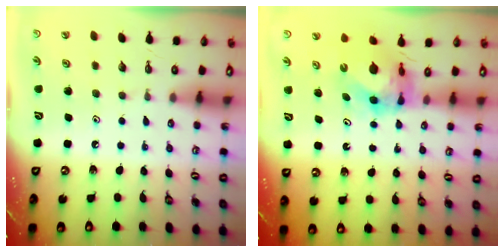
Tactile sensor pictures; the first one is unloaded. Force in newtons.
{"total": 6.7, "press": 6.7, "slide": 0.7}